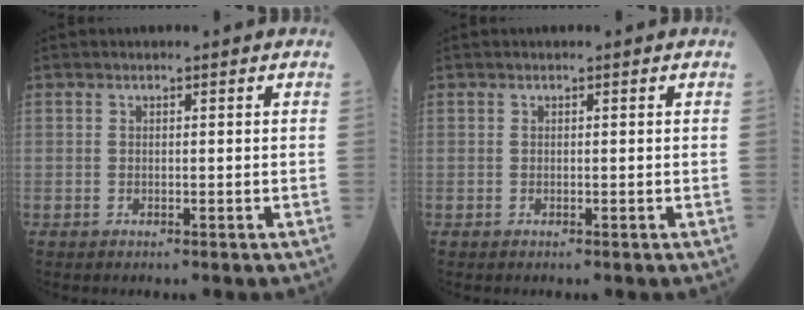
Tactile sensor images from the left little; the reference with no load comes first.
{"total": 0.0}